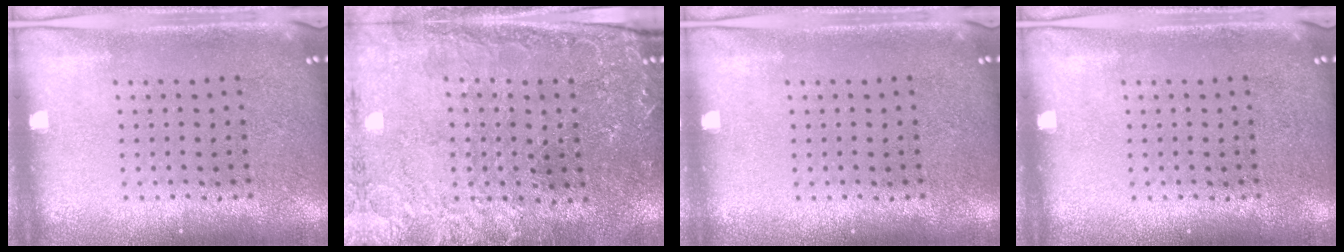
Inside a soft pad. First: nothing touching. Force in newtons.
{"total": 0.7, "press": 0.6, "slide": 0.4}
{"total": 0.0}
{"total": 0.0}